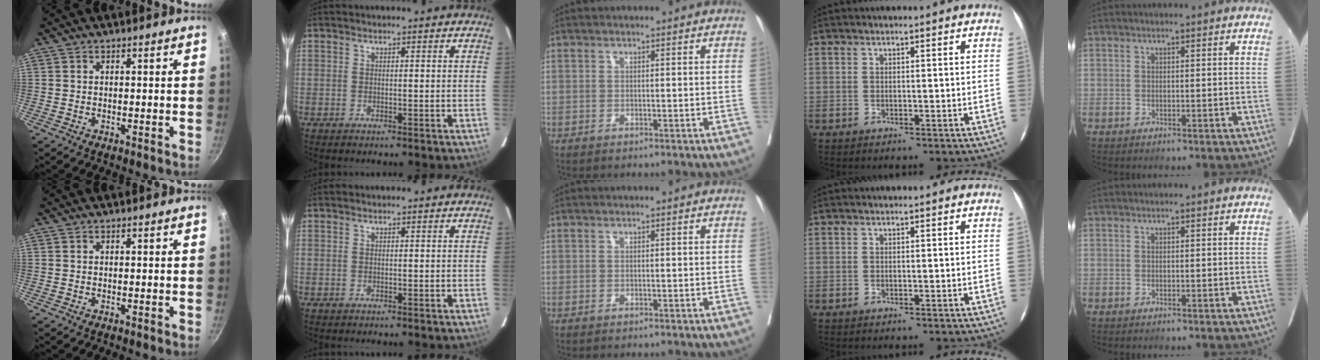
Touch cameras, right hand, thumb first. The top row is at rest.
{}